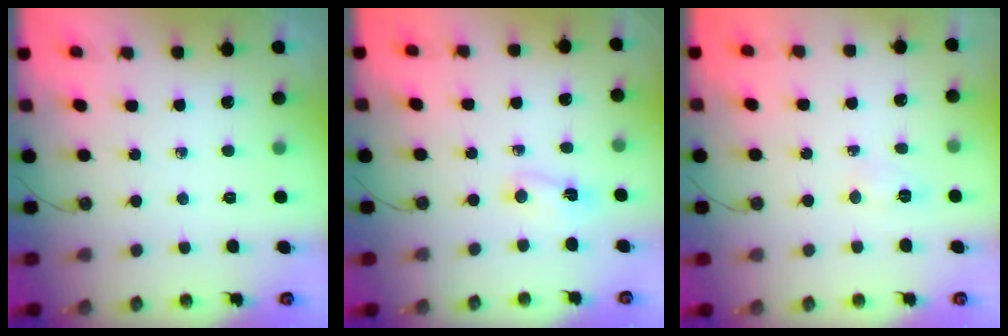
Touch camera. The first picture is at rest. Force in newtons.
{"total": 2.0, "press": 1.6, "slide": 1.2}
{"total": 4.8, "press": 4.7, "slide": 0.7}